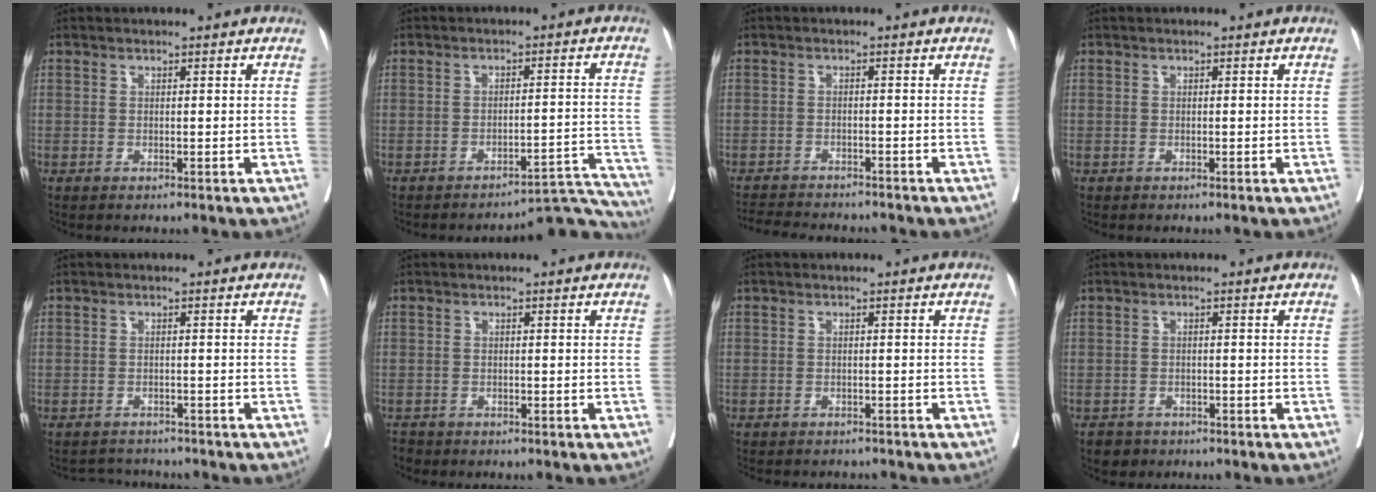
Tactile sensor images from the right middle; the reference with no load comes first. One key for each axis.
{"total": 10.9, "fx": -10.9, "fy": 0.1, "fz": 0.2, "tx": 0.029, "ty": 0.029, "tz": -0.132}
{"total": 8.4, "fx": -8.0, "fy": 1.1, "fz": 2.6, "tx": -0.038, "ty": -0.007, "tz": -0.116}
{"total": 0.0}
{"total": 3.1, "fx": -2.9, "fy": 0.5, "fz": -0.8, "tx": 0.014, "ty": -0.005, "tz": -0.045}
{"total": 1.6, "fx": -1.4, "fy": 0.7, "fz": -0.1, "tx": -0.003, "ty": -0.003, "tz": -0.023}
{"total": 6.3, "fx": -5.8, "fy": 1.7, "fz": 1.5, "tx": -0.016, "ty": -0.002, "tz": -0.072}
{"total": 2.3, "fx": -1.7, "fy": 1.6, "fz": 0.0, "tx": -0.006, "ty": 0.005, "tz": -0.026}